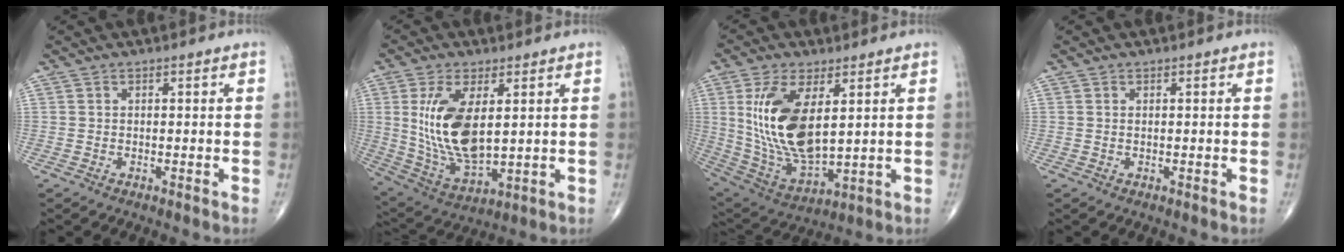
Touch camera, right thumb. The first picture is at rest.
{"total": 15.1, "force": [2.7, 7.1, 13.0], "torque": [-0.250, -0.021, 0.069]}
{"total": 17.6, "force": [3.9, 8.2, 15.1], "torque": [-0.292, -0.022, 0.091]}
{"total": 0.0}